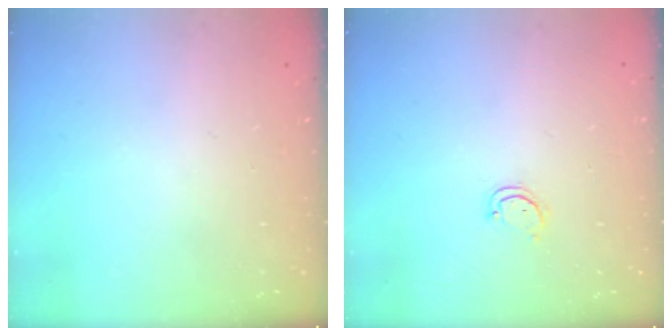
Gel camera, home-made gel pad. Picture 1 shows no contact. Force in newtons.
{"total": 2.7, "press": 2.6, "slide": 0.3}